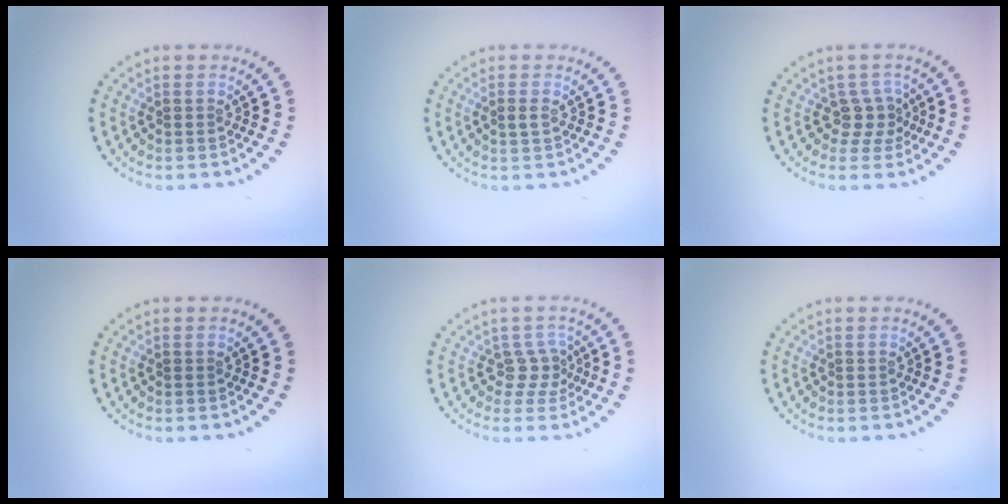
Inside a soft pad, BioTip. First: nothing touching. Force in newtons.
{"total": 0.8, "press": 0.8, "slide": 0.1}
{"total": 2.1, "press": 1.5, "slide": 1.4}
{"total": 0.0}
{"total": 2.2, "press": 1.5, "slide": 1.6}
{"total": 0.0}